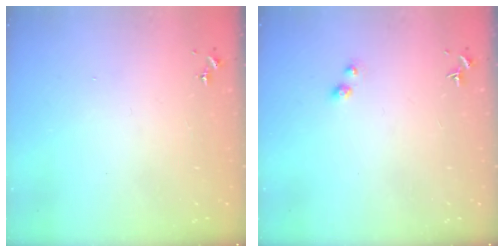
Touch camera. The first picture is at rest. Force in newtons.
{"total": 3.1, "press": 3.0, "slide": 0.5}